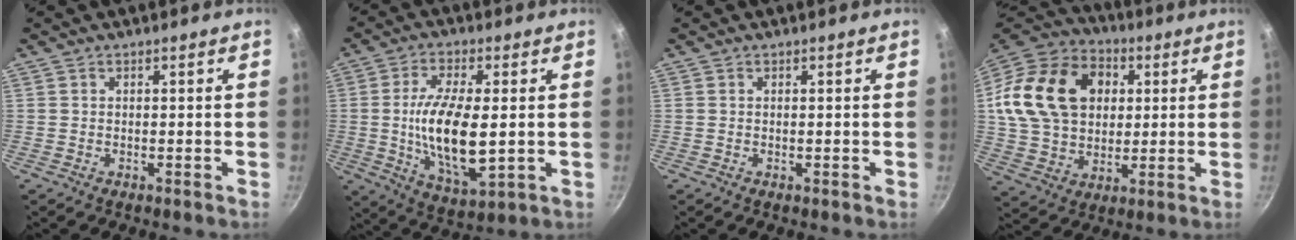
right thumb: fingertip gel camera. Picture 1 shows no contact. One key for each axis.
{"total": 15.1, "fx": -0.2, "fy": 5.8, "fz": 13.9, "tx": -0.260, "ty": -0.011, "tz": 0.000}
{"total": 0.0}
{"total": 23.1, "fx": 4.8, "fy": 17.3, "fz": 14.4, "tx": -0.238, "ty": 0.017, "tz": 0.084}